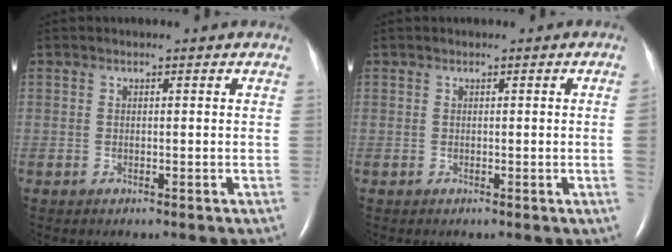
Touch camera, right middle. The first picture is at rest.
{"total": 1.4, "force": [-0.1, -0.6, 1.2], "torque": [-0.013, -0.001, -0.001]}